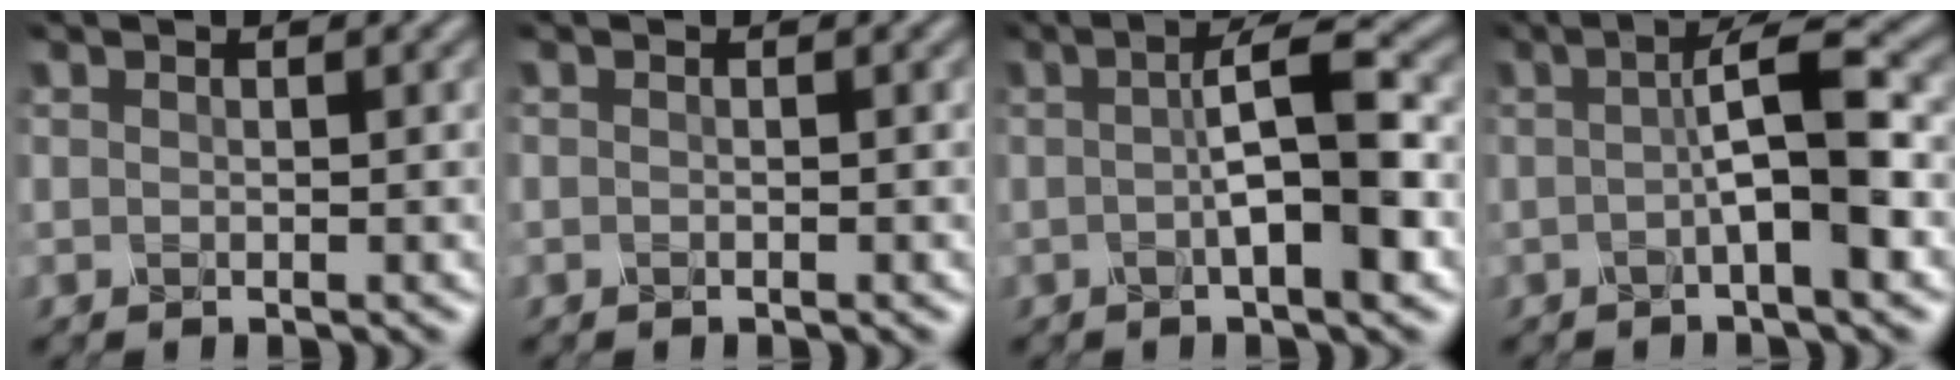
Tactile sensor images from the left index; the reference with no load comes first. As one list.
[{"total": 0.0}, {"total": 6.1, "force": [-0.3, 1.2, 5.9], "torque": [-0.091, 0.010, -0.011]}, {"total": 5.5, "force": [-0.4, 0.9, 5.4], "torque": [-0.085, 0.012, -0.013]}]